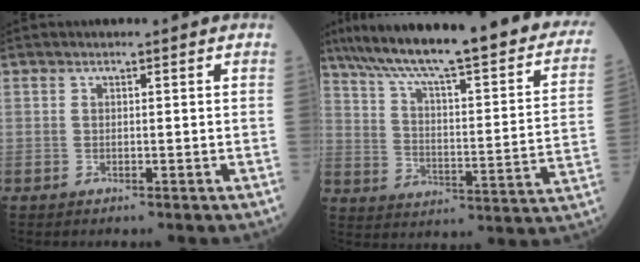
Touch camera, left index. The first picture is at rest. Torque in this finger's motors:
{"motor_torque": [0.41, -1.01, 0.77, 0.21]}